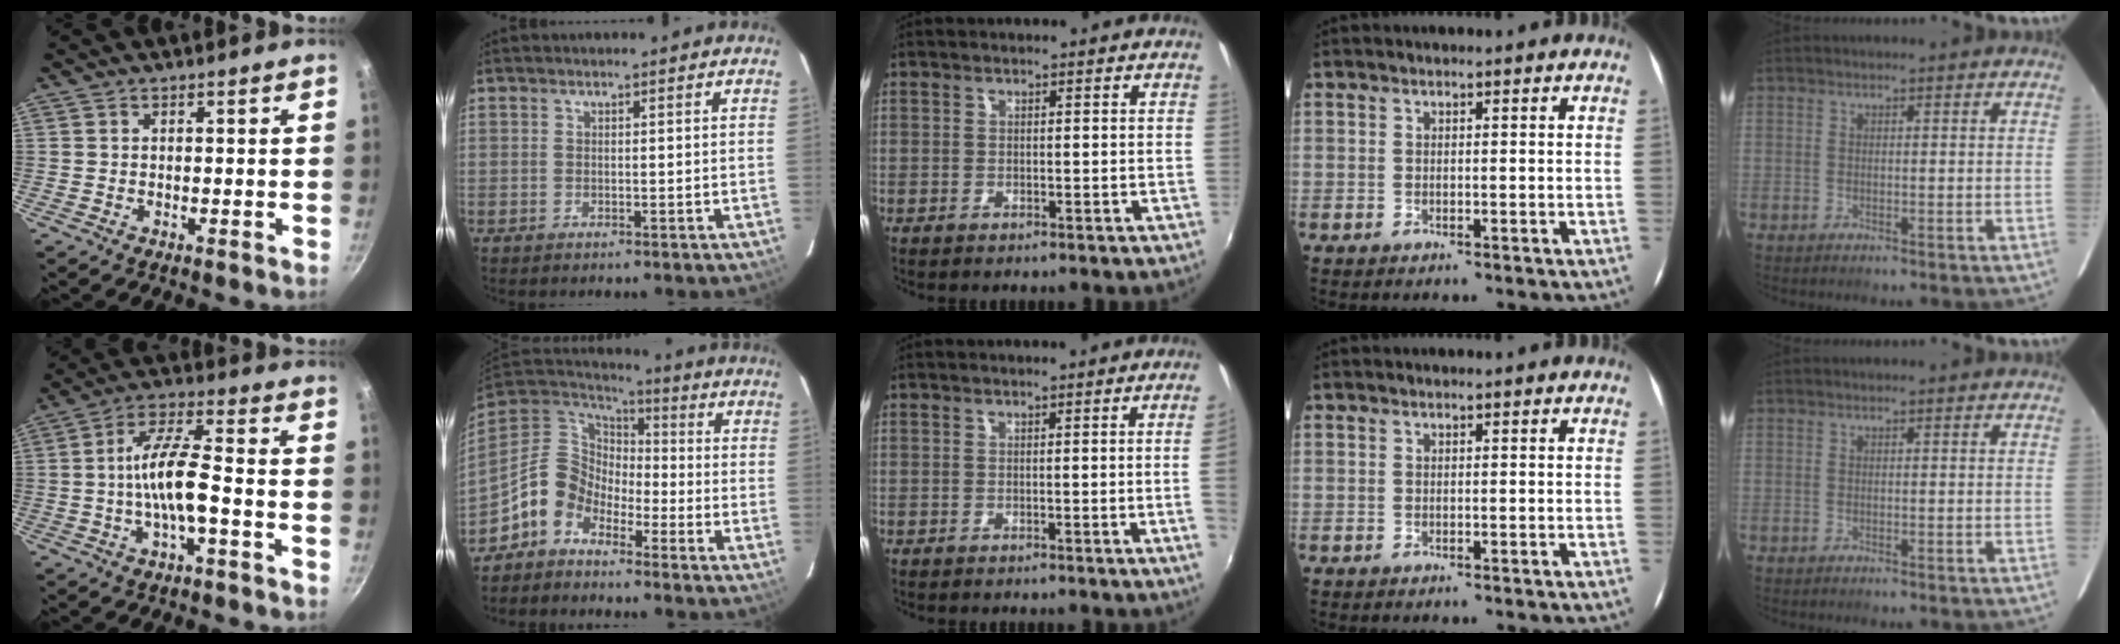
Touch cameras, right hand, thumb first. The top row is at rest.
{"thumb": {"total": 9.9, "force": [-2.6, 2.9, 9.1], "torque": [-0.169, 0.036, -0.055]}, "index": {"total": 10.5, "force": [-7.1, 6.9, 3.4], "torque": [-0.078, 0.031, -0.148]}, "middle": {"total": 2.2, "force": [-0.2, -1.3, 1.8], "torque": [-0.025, -0.011, 0.002]}}